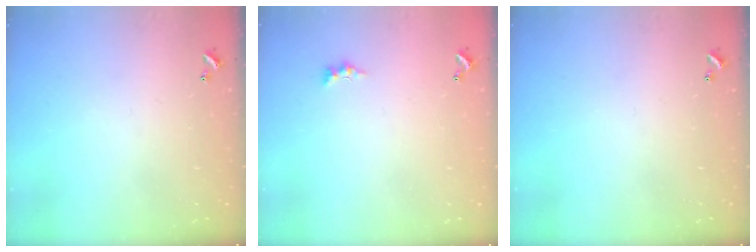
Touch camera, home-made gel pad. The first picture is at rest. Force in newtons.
{"total": 0.0}
{"total": 0.0}